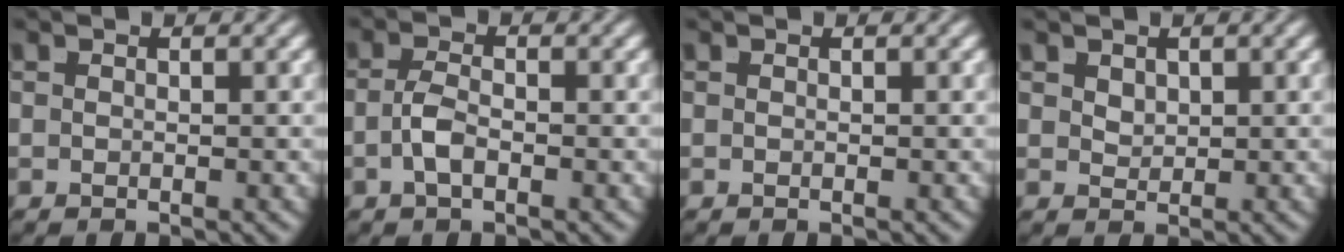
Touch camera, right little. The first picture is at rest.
{"total": 1.9, "force": [-1.1, 0.3, 1.5], "torque": [-0.034, -0.009, -0.014]}
{"total": 0.0}
{"total": 1.2, "force": [1.1, 0.2, 0.5], "torque": [-0.004, -0.010, 0.033]}